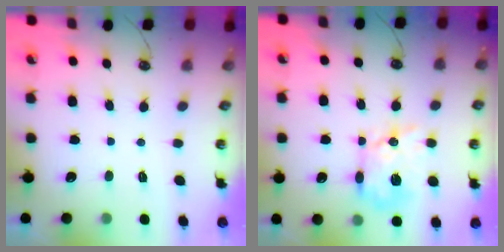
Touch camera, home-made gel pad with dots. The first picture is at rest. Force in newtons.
{"total": 14.1, "press": 14.1, "slide": 0.2}